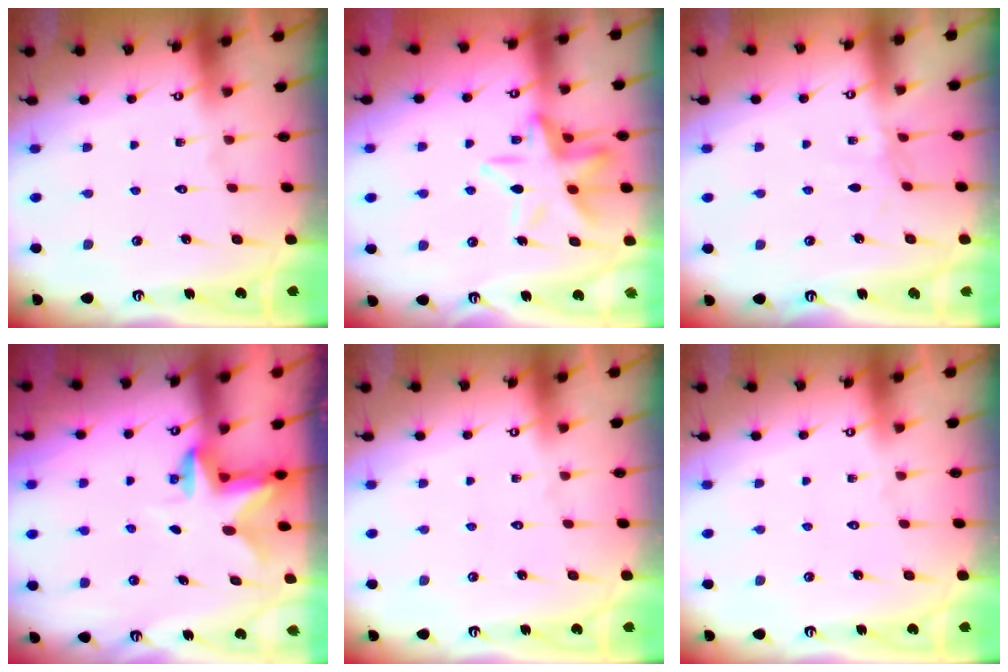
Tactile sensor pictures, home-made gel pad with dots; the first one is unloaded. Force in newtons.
{"total": 13.4, "press": 13.4, "slide": 1.3}
{"total": 2.8, "press": 2.7, "slide": 0.4}
{"total": 2.7, "press": 2.6, "slide": 0.5}
{"total": 0.0}
{"total": 0.0}